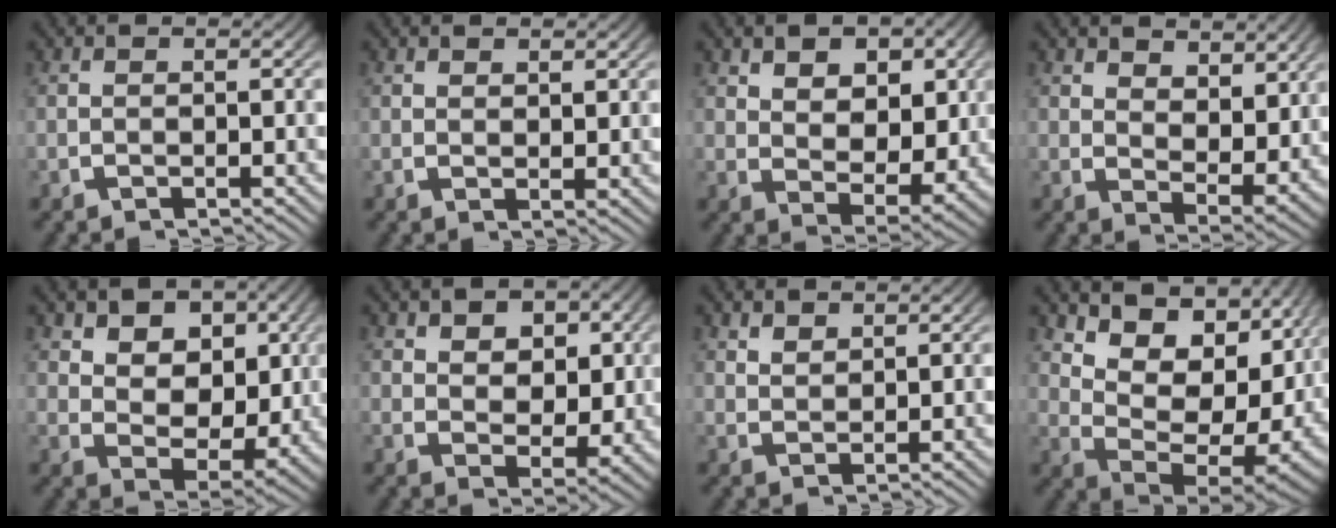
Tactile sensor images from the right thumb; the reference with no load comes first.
{"total": 1.3, "force": [1.2, 0.3, 0.4], "torque": [0.003, -0.004, 0.026]}
{"total": 6.0, "force": [1.2, 4.1, 4.3], "torque": [-0.082, -0.038, 0.034]}
{"total": 4.0, "force": [2.0, 2.1, 2.8], "torque": [-0.041, -0.023, 0.042]}
{"total": 8.0, "force": [1.1, 5.7, 5.5], "torque": [-0.112, -0.042, 0.031]}
{"total": 5.4, "force": [1.2, 3.8, 3.6], "torque": [-0.066, -0.035, 0.033]}
{"total": 1.7, "force": [1.5, 0.5, 0.4], "torque": [0.000, -0.004, 0.036]}
{"total": 13.1, "force": [2.5, 7.7, 10.3], "torque": [-0.173, -0.021, 0.048]}